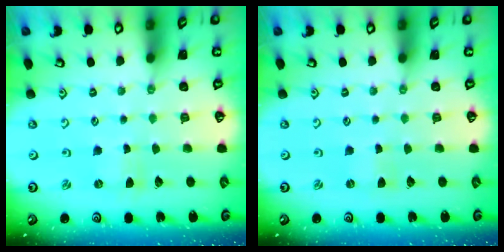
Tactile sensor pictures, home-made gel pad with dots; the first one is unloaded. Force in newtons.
{"total": 0.0}